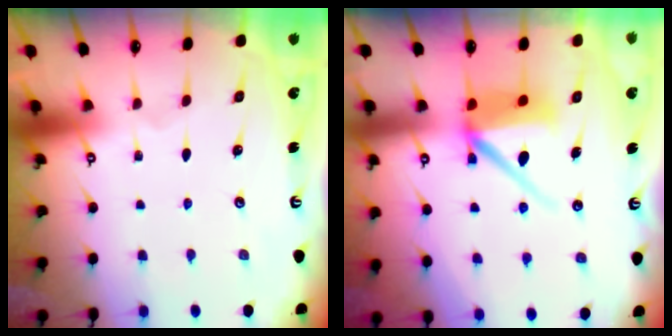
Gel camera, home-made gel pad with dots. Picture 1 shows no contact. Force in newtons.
{"total": 10.6, "press": 10.6, "slide": 1.2}